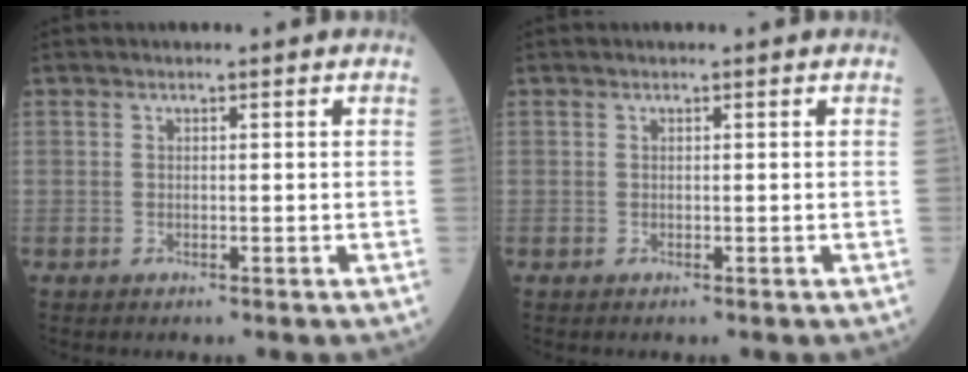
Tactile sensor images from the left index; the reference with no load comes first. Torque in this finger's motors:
{"motor_torque": [0.00, 0.00, 0.00, 0.00]}